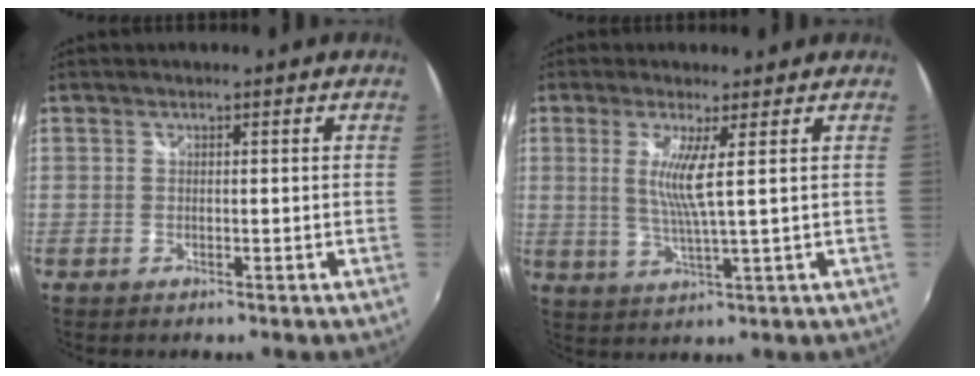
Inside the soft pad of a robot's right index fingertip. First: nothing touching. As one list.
[{"total": 5.6, "force": [1.4, -0.7, 5.4], "torque": [-0.102, -0.014, 0.026]}]